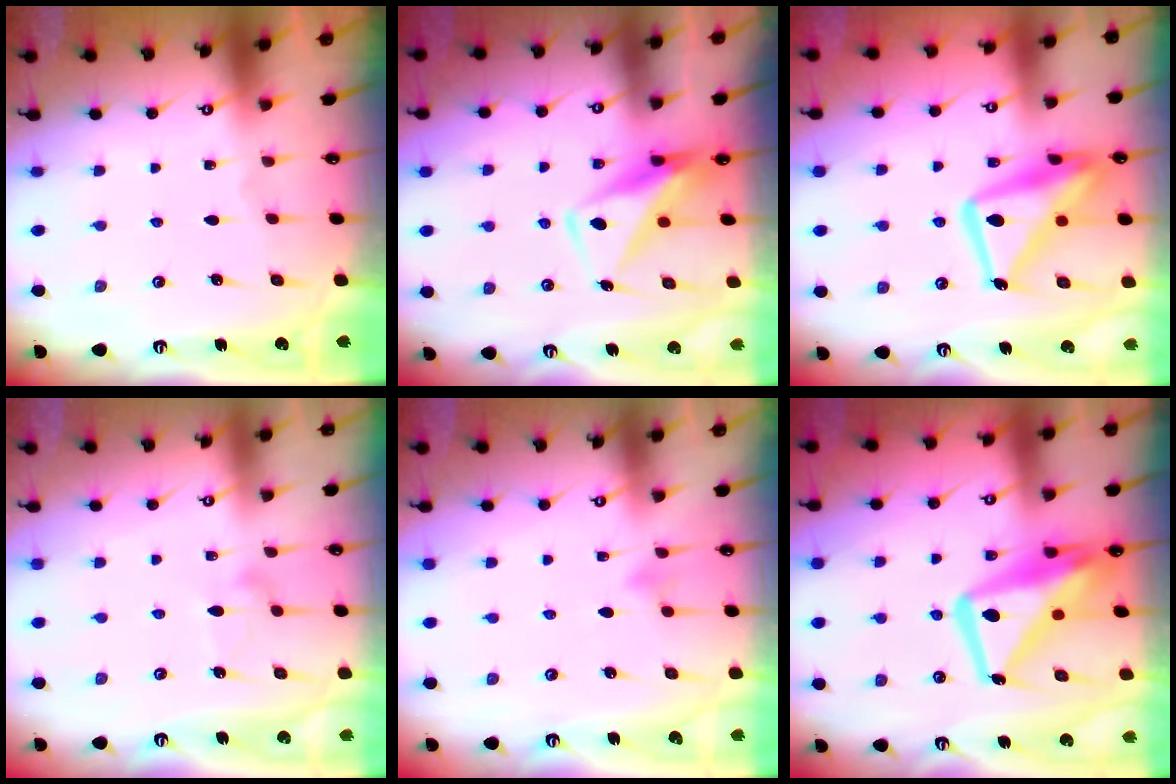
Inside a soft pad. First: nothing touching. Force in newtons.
{"total": 10.8, "press": 10.8, "slide": 1.2}
{"total": 17.7, "press": 17.7, "slide": 1.6}
{"total": 8.5, "press": 8.5, "slide": 0.3}
{"total": 3.7, "press": 3.7, "slide": 0.4}
{"total": 16.8, "press": 16.8, "slide": 1.5}